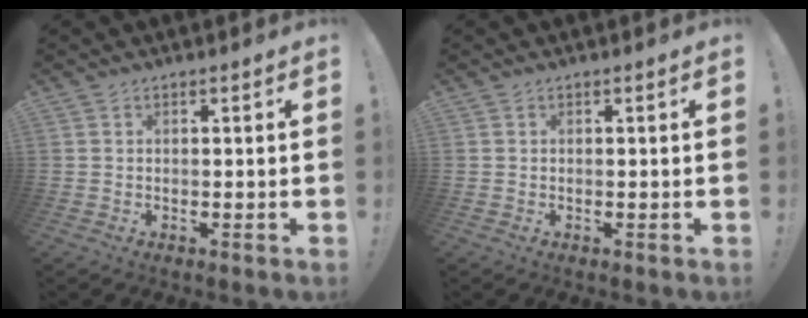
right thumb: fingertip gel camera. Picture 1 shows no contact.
{"total": 0.0}